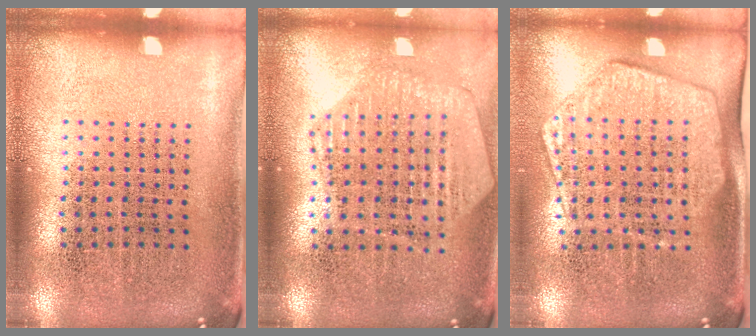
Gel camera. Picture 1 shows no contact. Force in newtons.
{"total": 1.1, "press": 1.1, "slide": 0.2}
{"total": 1.8, "press": 1.6, "slide": 0.8}